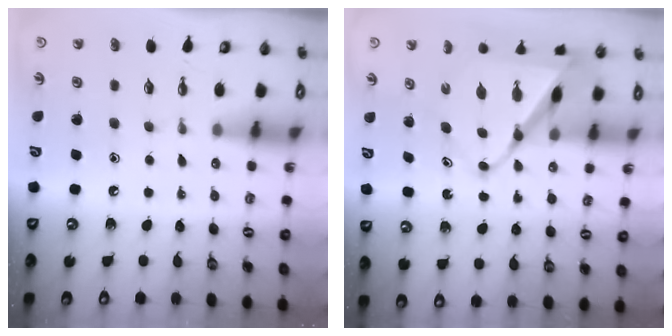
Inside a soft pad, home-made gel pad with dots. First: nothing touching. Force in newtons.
{"total": 10.8, "press": 10.8, "slide": 0.9}